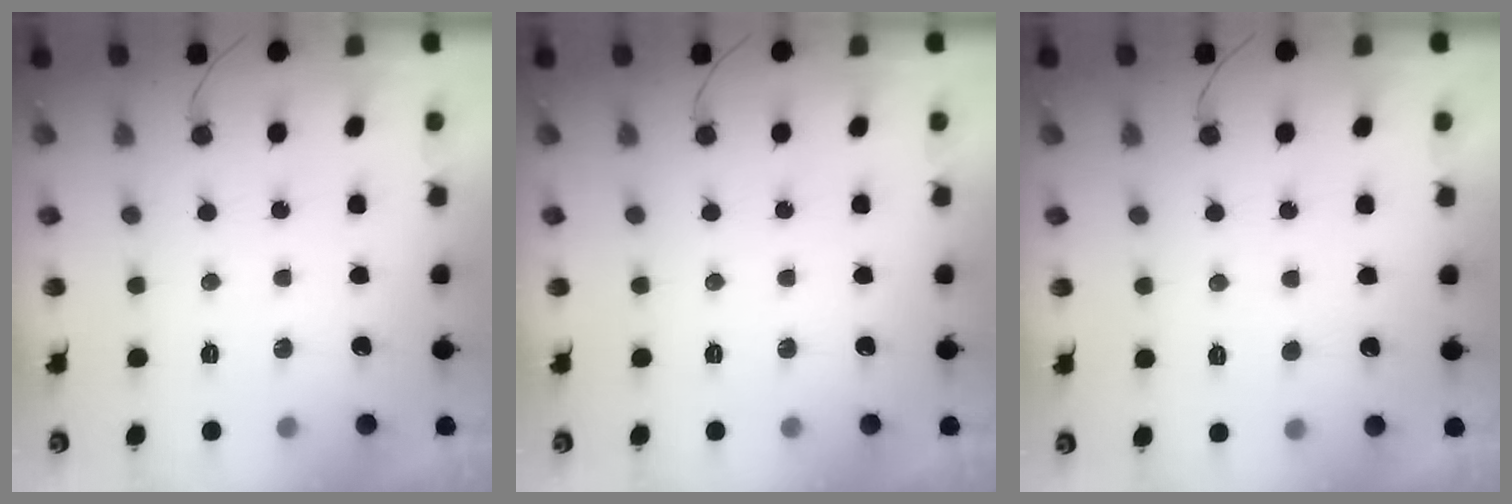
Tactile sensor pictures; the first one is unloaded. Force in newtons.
{"total": 0.0}
{"total": 1.9, "press": 1.9, "slide": 0.2}